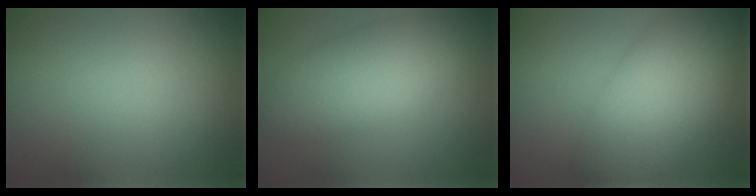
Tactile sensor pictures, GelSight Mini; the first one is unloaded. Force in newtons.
{"total": 5.5, "press": 5.5, "slide": 0.2}
{"total": 7.6, "press": 7.6, "slide": 0.2}